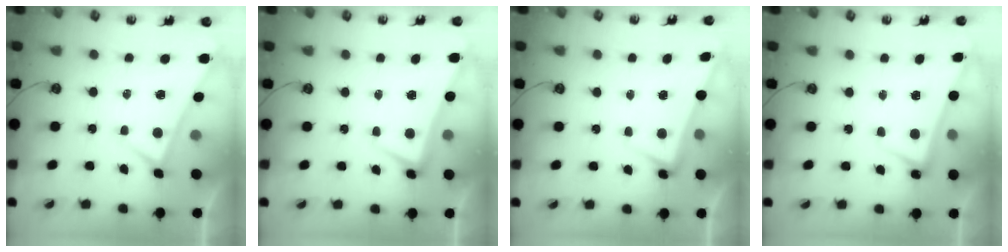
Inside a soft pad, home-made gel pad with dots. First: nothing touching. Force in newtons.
{"total": 2.0, "press": 1.8, "slide": 0.8}
{"total": 3.2, "press": 3.1, "slide": 1.1}
{"total": 2.8, "press": 2.6, "slide": 1.1}